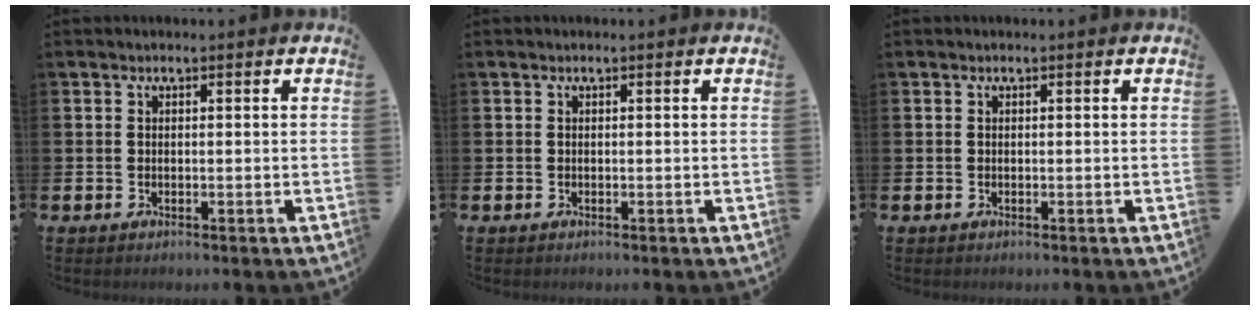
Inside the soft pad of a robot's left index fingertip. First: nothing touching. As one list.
[{"total": 0.0}, {"total": 0.0}]